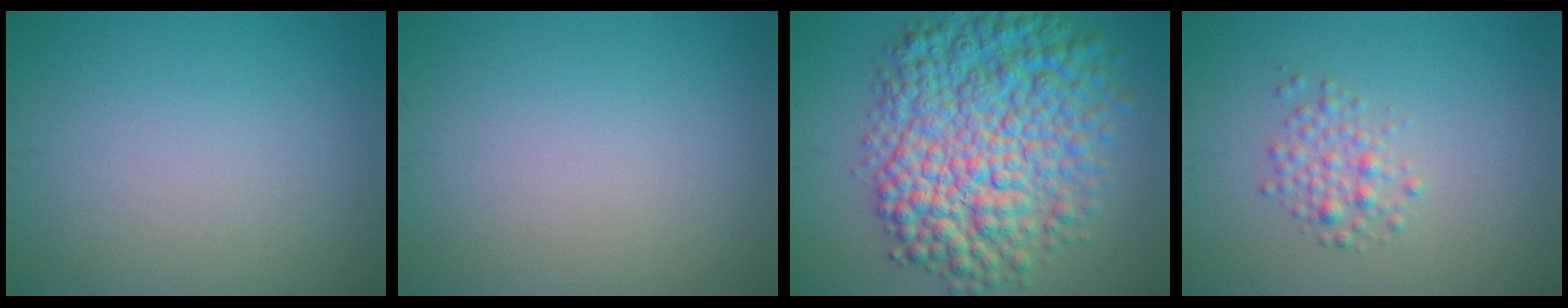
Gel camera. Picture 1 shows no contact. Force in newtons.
{"total": 0.0}
{"total": 12.0, "press": 12.0, "slide": 0.1}
{"total": 2.1, "press": 2.1, "slide": 0.1}